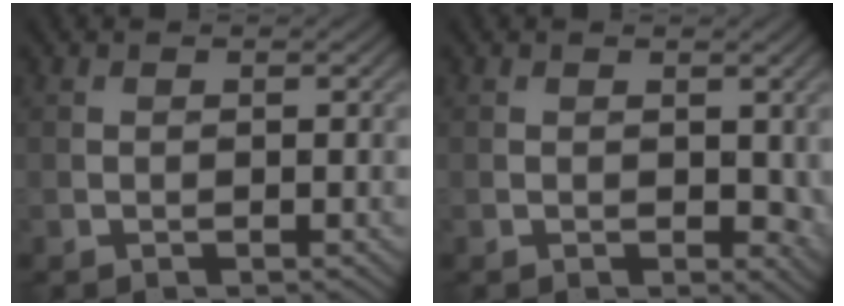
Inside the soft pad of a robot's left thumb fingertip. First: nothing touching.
{"total": 2.7, "force": [0.3, 1.8, 2.0], "torque": [-0.026, -0.008, 0.008]}